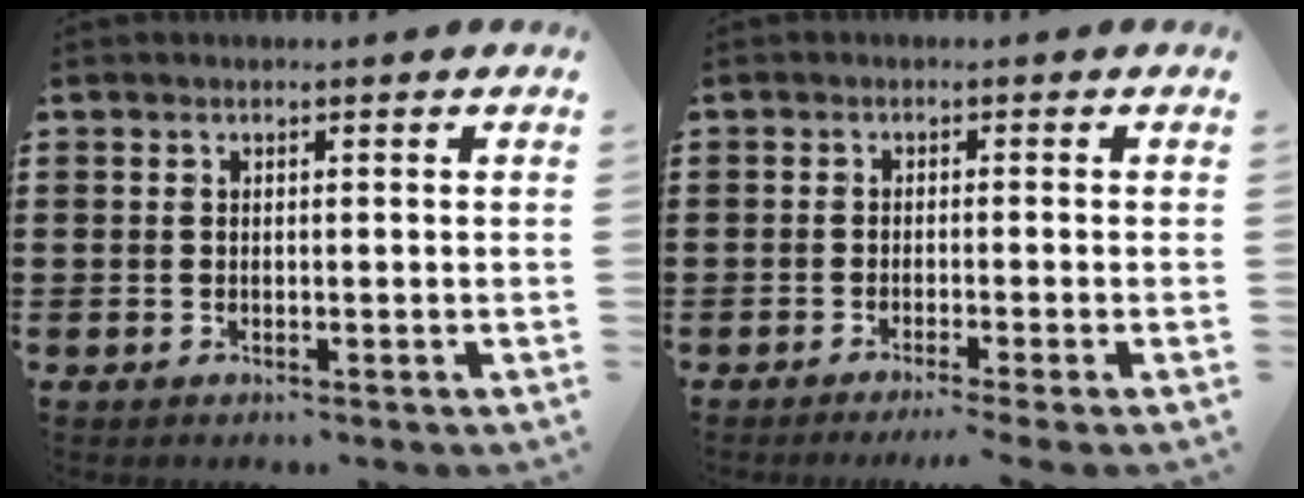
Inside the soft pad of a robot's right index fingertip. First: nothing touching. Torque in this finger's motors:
{"motor_torque": [0.59, 1.55, 0.05, 0.05]}